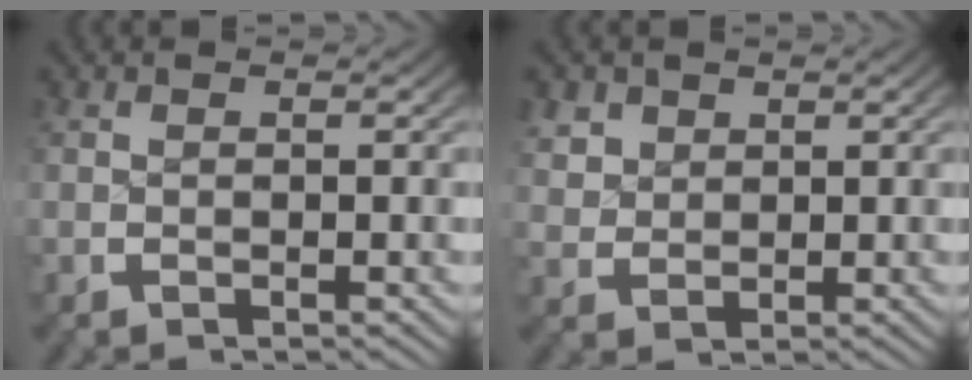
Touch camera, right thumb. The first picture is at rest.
{"total": 2.8, "force": [1.6, 2.0, 1.1], "torque": [-0.028, -0.008, 0.040]}